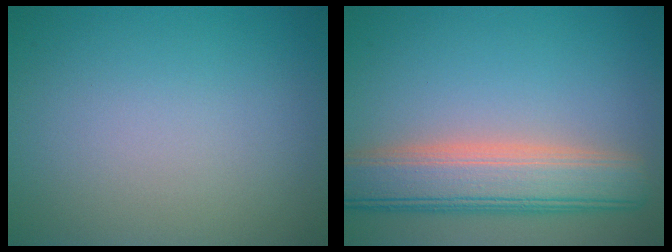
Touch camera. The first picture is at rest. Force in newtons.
{"total": 7.4, "press": 7.3, "slide": 0.7}